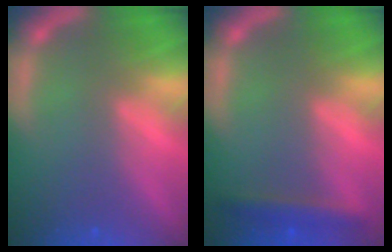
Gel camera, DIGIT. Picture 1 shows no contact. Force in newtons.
{"total": 2.4}